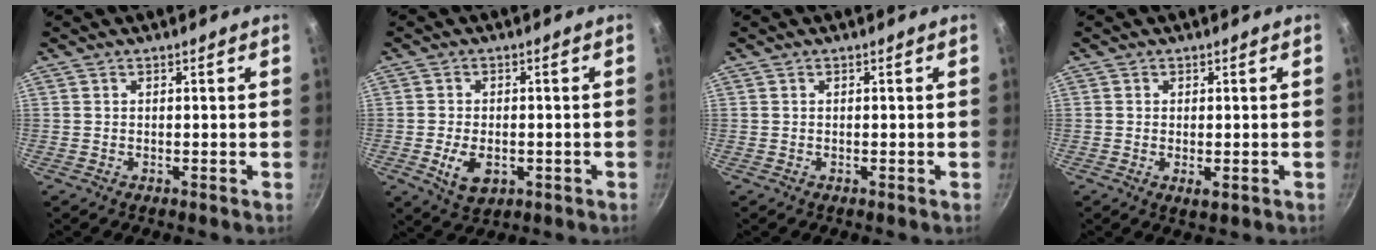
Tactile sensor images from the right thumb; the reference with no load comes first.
{"total": 6.9, "force": [-1.9, 4.3, 5.0], "torque": [-0.083, 0.001, -0.024]}
{"total": 0.0}
{"total": 1.9, "force": [-0.4, 0.8, 1.7], "torque": [-0.030, -0.008, -0.006]}